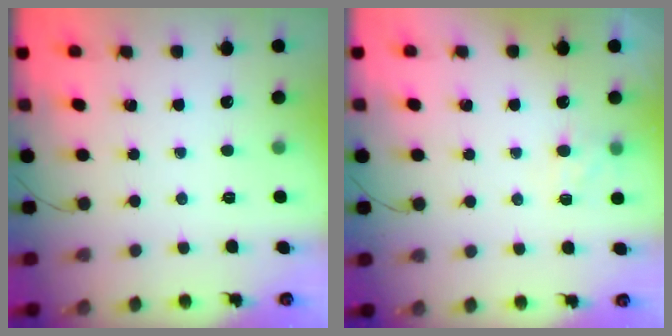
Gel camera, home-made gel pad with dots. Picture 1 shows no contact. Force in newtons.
{"total": 5.6, "press": 5.3, "slide": 1.6}